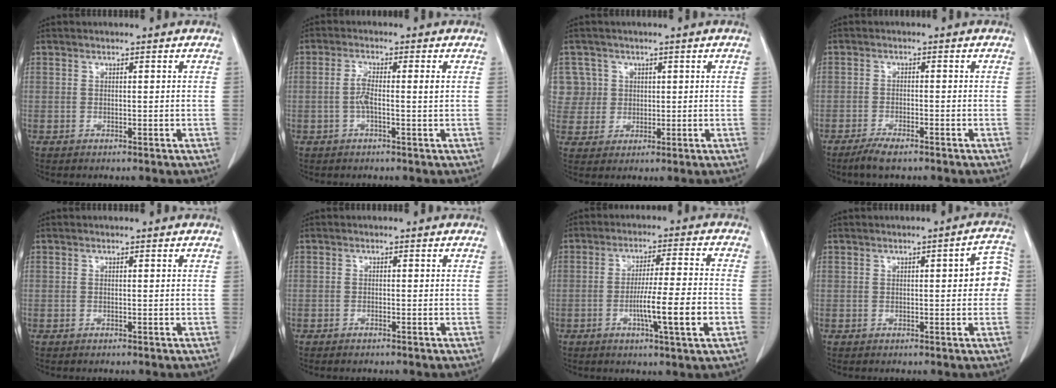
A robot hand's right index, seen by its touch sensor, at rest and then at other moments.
{"total": 3.4, "force": [-0.2, 0.3, 3.3], "torque": [-0.068, 0.007, -0.005]}
{"total": 5.8, "force": [2.0, 5.5, -0.2], "torque": [0.016, 0.014, 0.045]}
{"total": 3.5, "force": [-2.6, 0.6, 2.2], "torque": [-0.043, -0.004, -0.048]}
{"total": 0.0}
{"total": 0.7, "force": [-0.6, 0.1, 0.3], "torque": [-0.011, -0.001, -0.010]}
{"total": 9.7, "force": [-3.0, -0.3, 9.2], "torque": [-0.153, -0.008, -0.051]}
{"total": 5.4, "force": [0.3, 1.5, 5.2], "torque": [-0.052, 0.019, -0.001]}